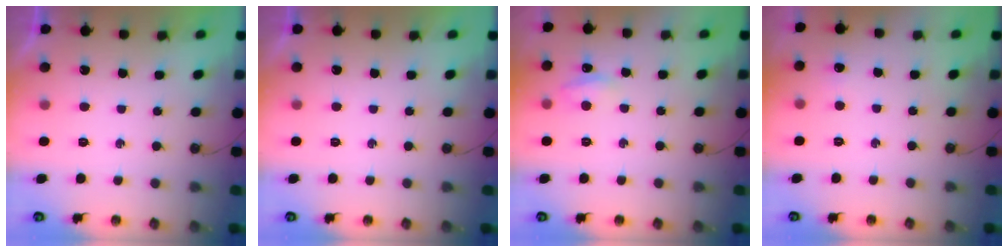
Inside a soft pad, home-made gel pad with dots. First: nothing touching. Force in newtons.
{"total": 0.0}
{"total": 6.7, "press": 6.6, "slide": 0.8}
{"total": 3.6, "press": 3.6, "slide": 0.5}